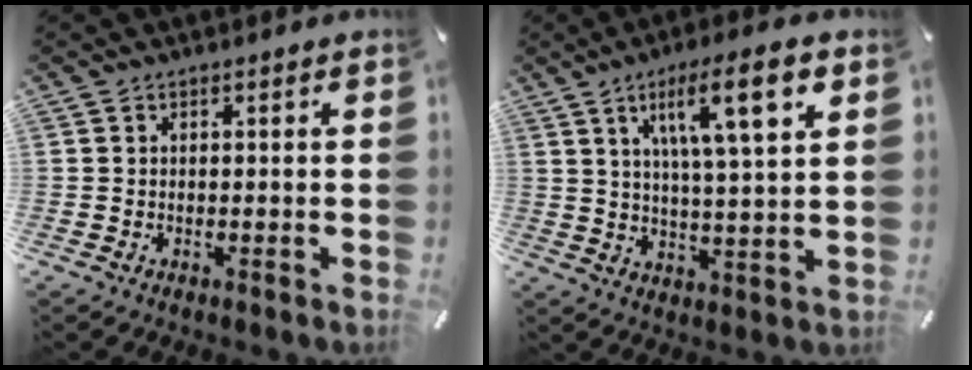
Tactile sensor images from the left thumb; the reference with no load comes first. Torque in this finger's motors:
{"motor_torque": [0.66, 0.66, 1.40, -1.37, 0.30]}